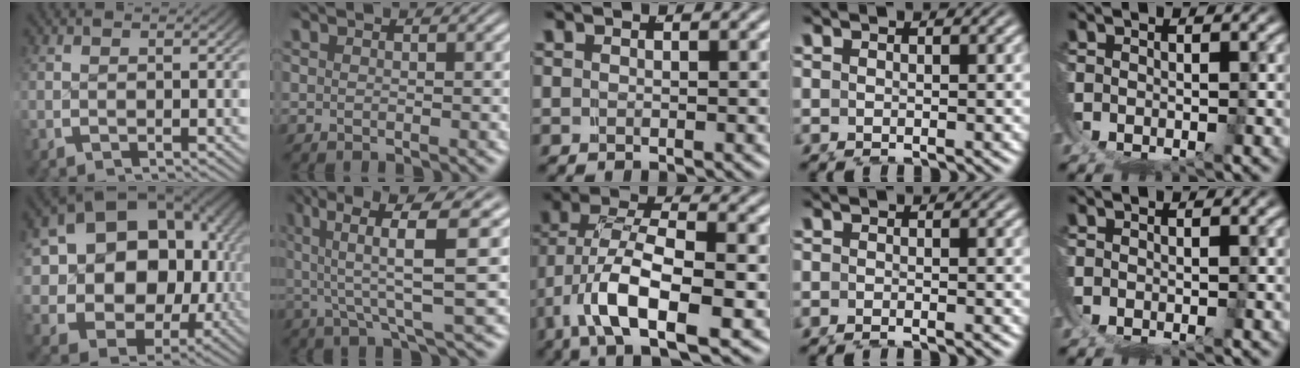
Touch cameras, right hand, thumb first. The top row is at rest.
{"thumb": {"total": 16.6, "force": [0.2, 13.0, 10.4], "torque": [-0.236, -0.064, 0.023]}, "index": {"total": 8.8, "force": [3.8, 1.9, 7.7], "torque": [-0.116, 0.015, 0.053]}, "middle": {"total": 6.8, "force": [-1.9, 2.9, 5.8], "torque": [-0.126, -0.024, -0.022]}, "ring": {"total": 1.3, "force": [-1.3, -0.2, -0.1], "torque": [0.006, -0.002, -0.023]}}